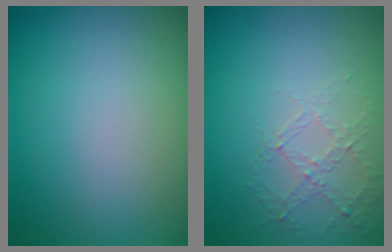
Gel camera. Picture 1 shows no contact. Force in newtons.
{"total": 1.4, "press": 0.8, "slide": 1.2}